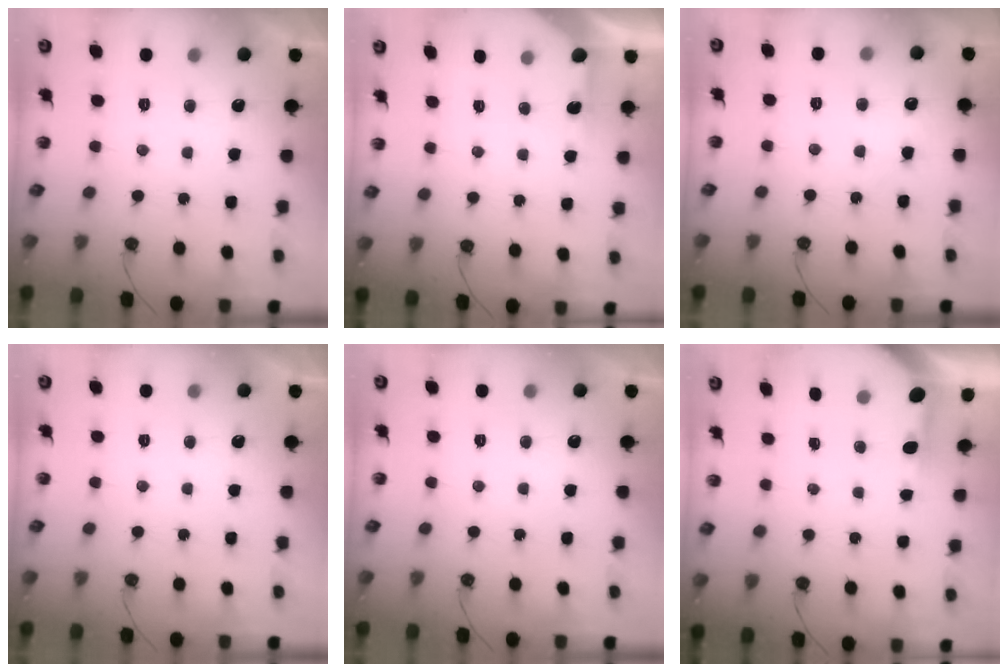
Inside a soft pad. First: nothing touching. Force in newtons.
{"total": 2.3, "press": 2.2, "slide": 0.3}
{"total": 3.8, "press": 3.8, "slide": 0.3}
{"total": 0.0}
{"total": 0.0}
{"total": 3.7, "press": 3.7, "slide": 0.3}